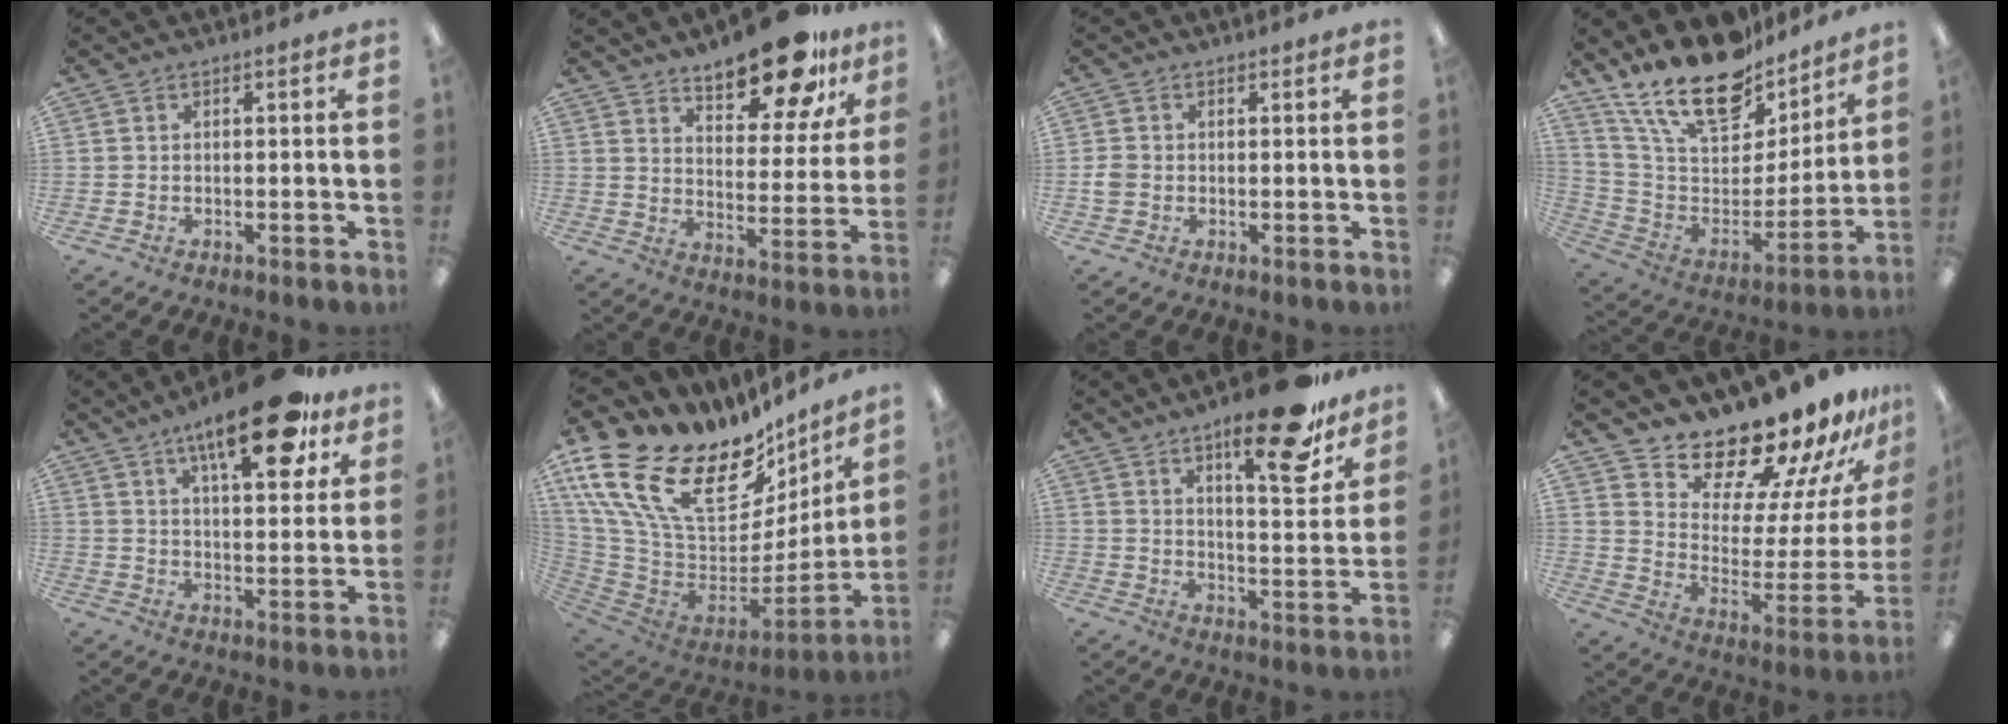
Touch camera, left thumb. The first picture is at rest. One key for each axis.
{"total": 16.9, "fx": 13.1, "fy": 6.2, "fz": 8.7, "tx": -0.122, "ty": -0.082, "tz": 0.221}
{"total": 2.5, "fx": -0.3, "fy": 2.3, "fz": 1.1, "tx": -0.017, "ty": 0.005, "tz": -0.004}
{"total": 22.4, "fx": 17.9, "fy": 8.8, "fz": 10.2, "tx": -0.200, "ty": -0.121, "tz": 0.319}
{"total": 18.3, "fx": 11.5, "fy": 6.2, "fz": 12.8, "tx": -0.182, "ty": -0.056, "tz": 0.177}
{"total": 26.7, "fx": 13.9, "fy": 14.9, "fz": 17.3, "tx": -0.313, "ty": -0.102, "tz": 0.276}
{"total": 18.9, "fx": 13.3, "fy": 5.2, "fz": 12.3, "tx": -0.175, "ty": -0.084, "tz": 0.209}
{"total": 17.5, "fx": 16.2, "fy": 3.9, "fz": 5.2, "tx": -0.083, "ty": -0.153, "tz": 0.265}